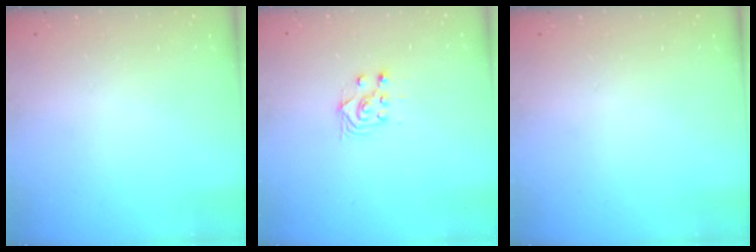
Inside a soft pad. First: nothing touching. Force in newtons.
{"total": 4.9, "press": 4.8, "slide": 1.0}
{"total": 0.0}